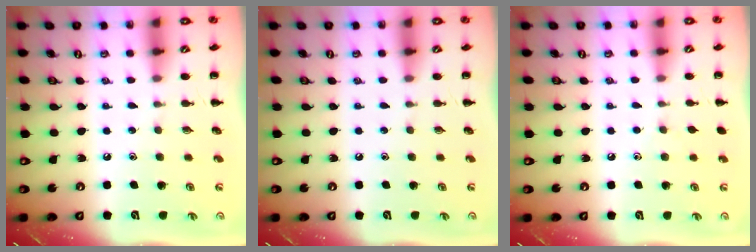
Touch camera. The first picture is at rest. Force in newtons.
{"total": 0.0}
{"total": 2.9, "press": 2.7, "slide": 1.2}